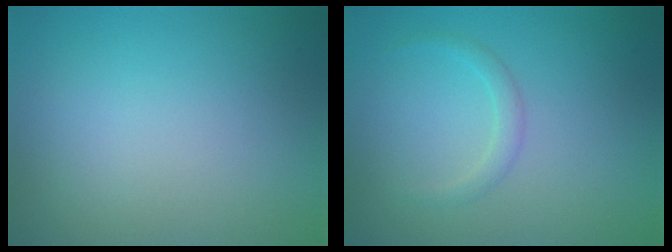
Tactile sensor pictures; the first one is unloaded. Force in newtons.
{"total": 1.2, "press": 1.2, "slide": 0.0}